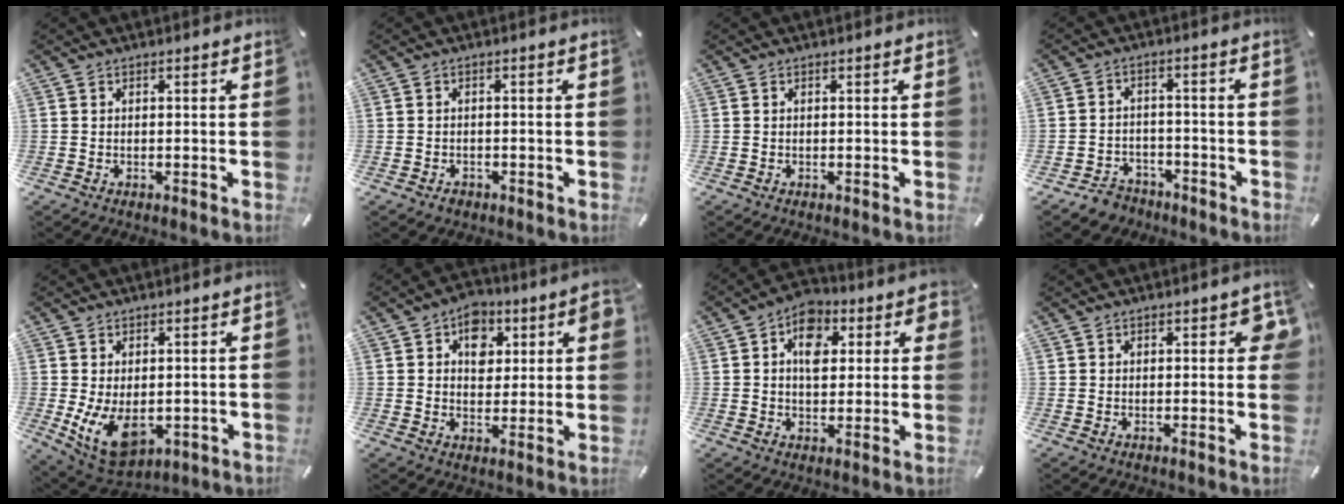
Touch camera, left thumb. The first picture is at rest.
{"total": 1.3, "force": [-0.8, 0.9, 0.5], "torque": [-0.010, 0.003, -0.017]}
{"total": 0.0}
{"total": 5.0, "force": [-3.7, 3.2, 1.2], "torque": [-0.019, 0.024, -0.068]}
{"total": 9.7, "force": [-0.6, 6.5, 7.1], "torque": [-0.140, -0.010, -0.002]}
{"total": 8.1, "force": [3.4, 5.8, 4.5], "torque": [-0.046, -0.013, 0.053]}
{"total": 9.9, "force": [3.4, 6.9, 6.2], "torque": [-0.070, -0.016, 0.053]}
{"total": 3.7, "force": [1.5, 2.1, 2.7], "torque": [-0.030, -0.001, 0.021]}